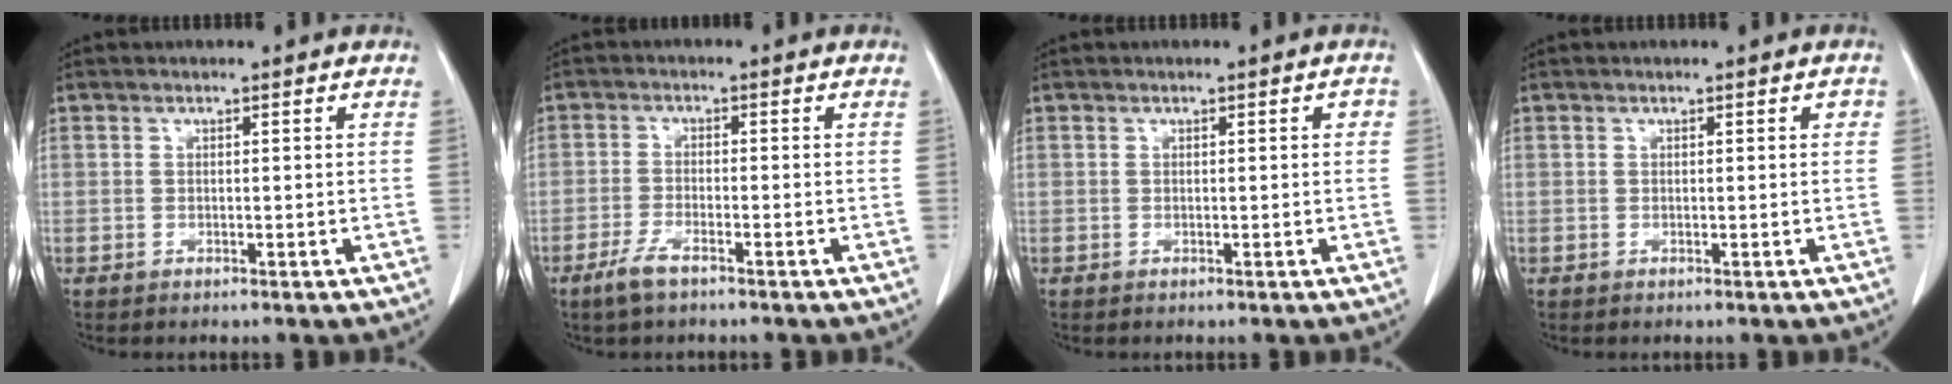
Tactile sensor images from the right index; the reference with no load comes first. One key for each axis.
{"total": 3.5, "fx": -2.5, "fy": 0.7, "fz": 2.4, "tx": -0.056, "ty": -0.004, "tz": -0.047}
{"total": 1.0, "fx": 0.2, "fy": 0.5, "fz": 0.8, "tx": -0.009, "ty": 0.007, "tz": 0.003}
{"total": 0.9, "fx": 0.2, "fy": 0.5, "fz": 0.7, "tx": -0.008, "ty": 0.009, "tz": 0.005}